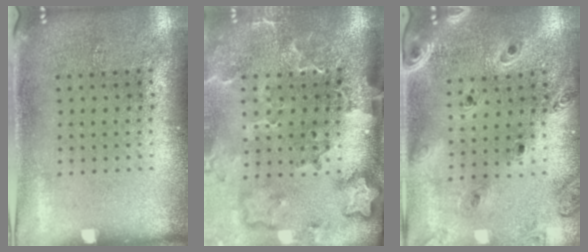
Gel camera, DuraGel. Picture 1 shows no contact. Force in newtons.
{"total": 3.4, "press": 2.5, "slide": 2.2}
{"total": 1.3, "press": 1.3, "slide": 0.2}